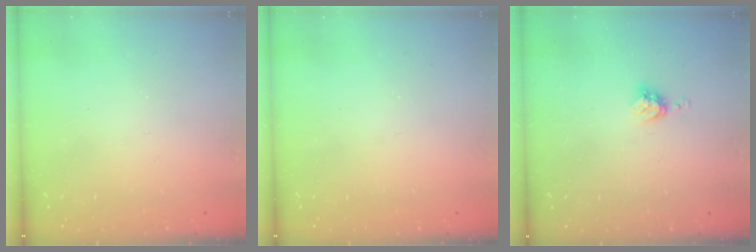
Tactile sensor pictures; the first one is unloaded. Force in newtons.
{"total": 0.0}
{"total": 4.0, "press": 4.0, "slide": 0.5}